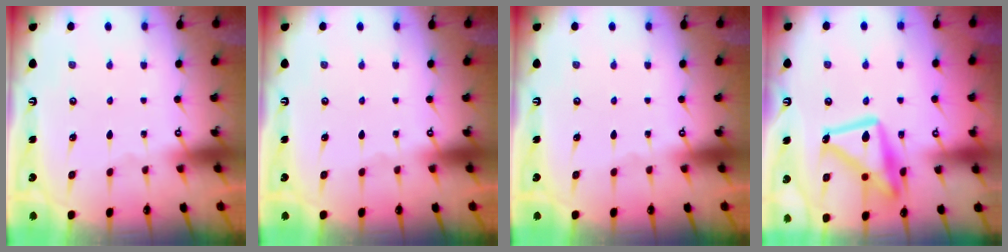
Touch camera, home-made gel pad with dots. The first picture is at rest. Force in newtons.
{"total": 0.0}
{"total": 0.0}
{"total": 16.6, "press": 16.5, "slide": 1.2}